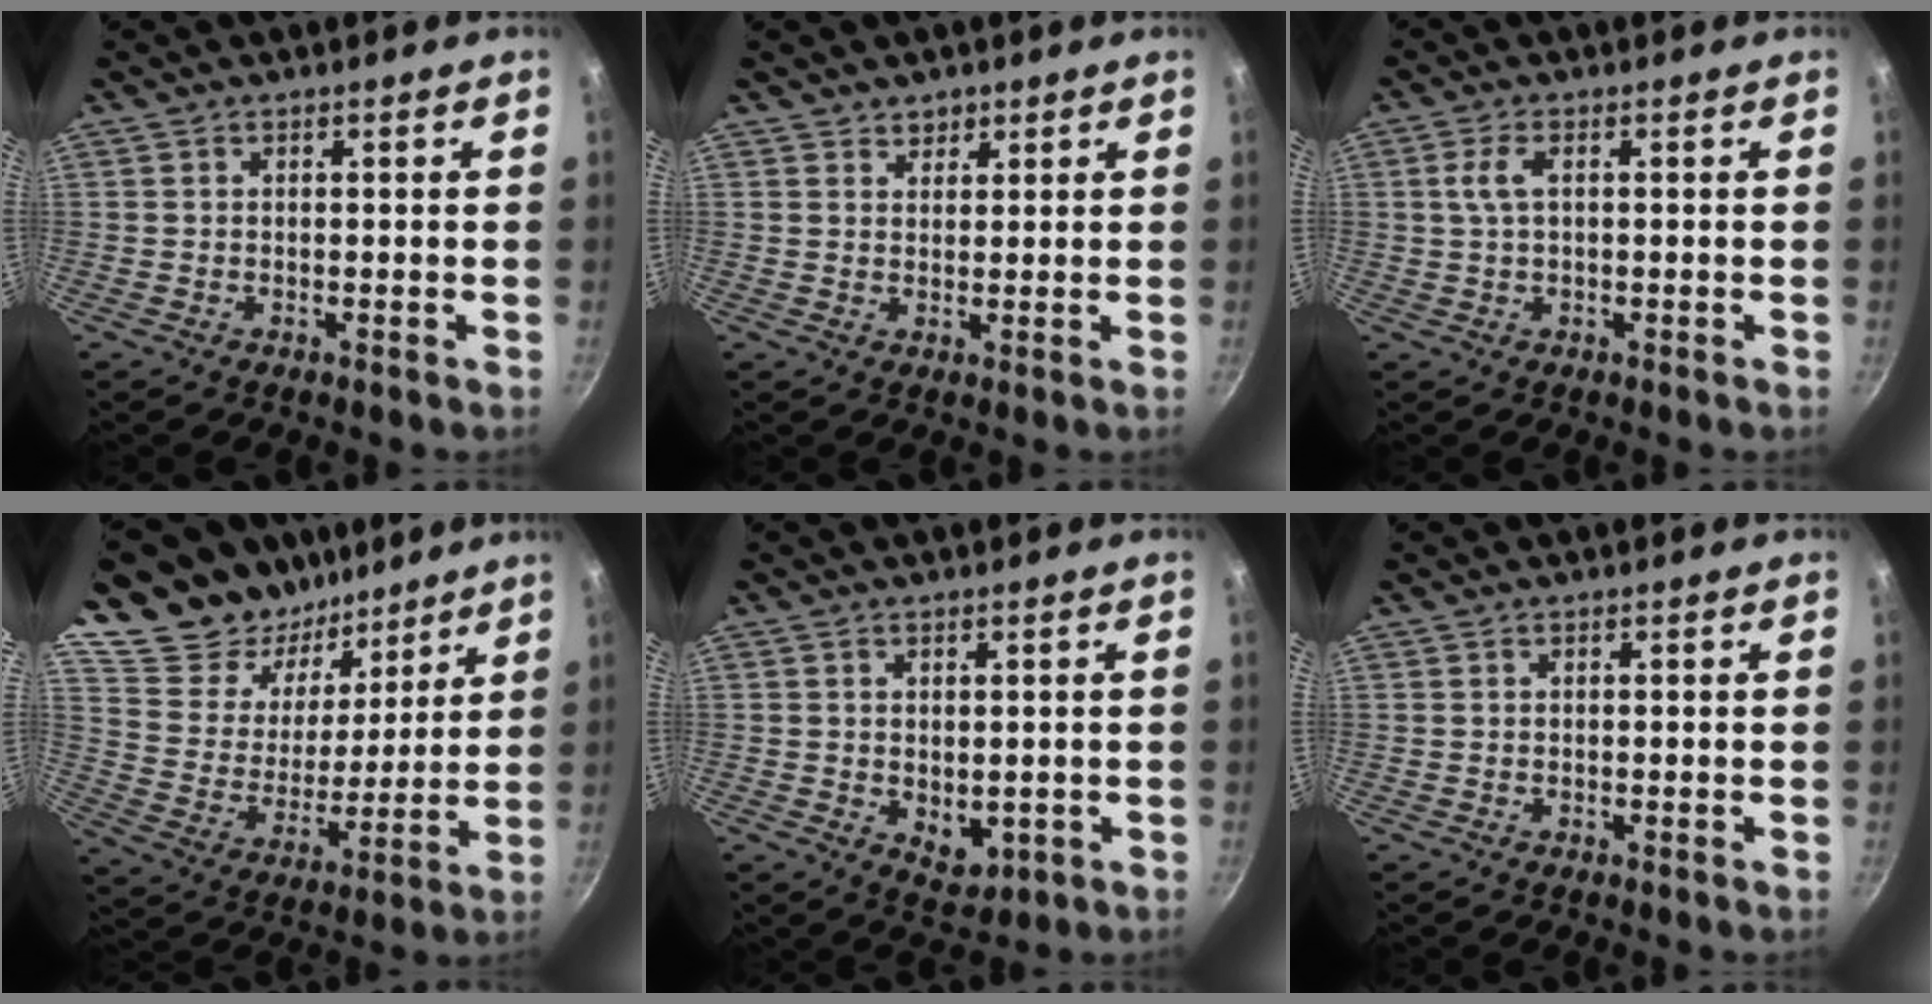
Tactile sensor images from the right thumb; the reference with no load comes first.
{"total": 2.5, "force": [1.8, 1.7, 0.3], "torque": [0.011, -0.009, 0.027]}
{"total": 3.4, "force": [0.8, 1.5, 2.9], "torque": [-0.064, 0.007, 0.015]}
{"total": 21.1, "force": [16.2, 11.6, 7.0], "torque": [-0.096, -0.100, 0.289]}
{"total": 4.9, "force": [-0.4, 3.2, 3.7], "torque": [-0.045, -0.014, 0.004]}
{"total": 0.0}